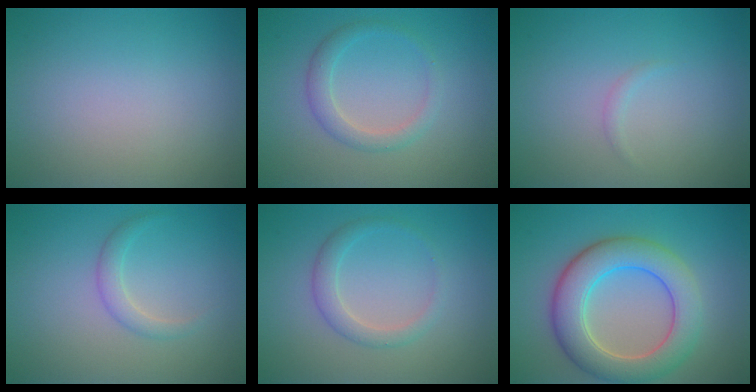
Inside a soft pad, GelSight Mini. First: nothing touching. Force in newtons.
{"total": 2.2, "press": 2.2, "slide": 0.1}
{"total": 0.6, "press": 0.6, "slide": 0.1}
{"total": 1.6, "press": 1.6, "slide": 0.1}
{"total": 1.5, "press": 1.5, "slide": 0.0}
{"total": 7.1, "press": 7.1, "slide": 0.1}